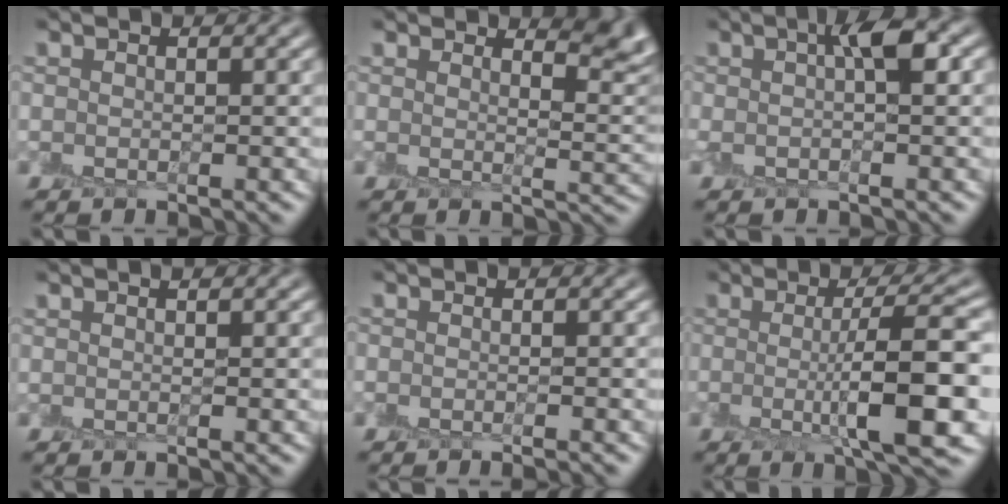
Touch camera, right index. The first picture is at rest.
{"total": 4.3, "force": [3.4, 1.1, 2.4], "torque": [-0.024, -0.003, 0.049]}
{"total": 3.8, "force": [1.0, 0.8, 3.6], "torque": [-0.058, 0.011, 0.006]}
{"total": 0.5, "force": [0.4, -0.2, 0.2], "torque": [-0.006, 0.000, 0.006]}
{"total": 1.1, "force": [-1.0, -0.1, 0.4], "torque": [-0.002, -0.012, -0.015]}
{"total": 7.8, "force": [-0.7, 1.3, 7.6], "torque": [-0.115, -0.010, -0.010]}